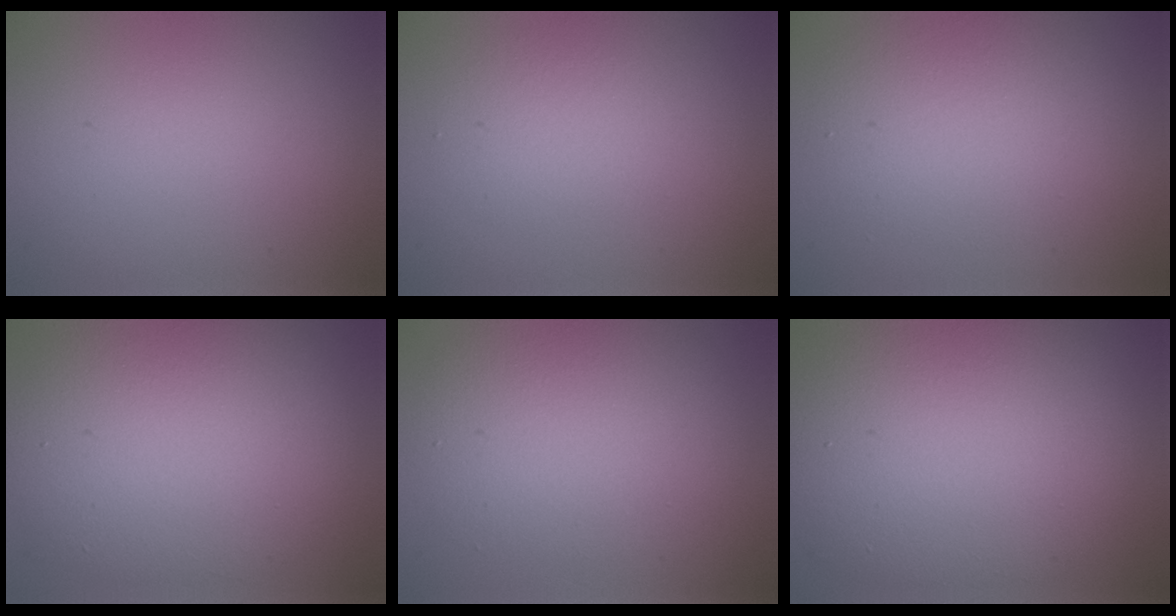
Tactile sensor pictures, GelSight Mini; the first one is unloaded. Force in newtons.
{"total": 2.4, "press": 2.4, "slide": 0.2}
{"total": 2.5, "press": 2.5, "slide": 0.4}
{"total": 9.4, "press": 9.3, "slide": 0.6}
{"total": 5.7, "press": 5.7, "slide": 0.2}
{"total": 10.7, "press": 10.6, "slide": 0.8}